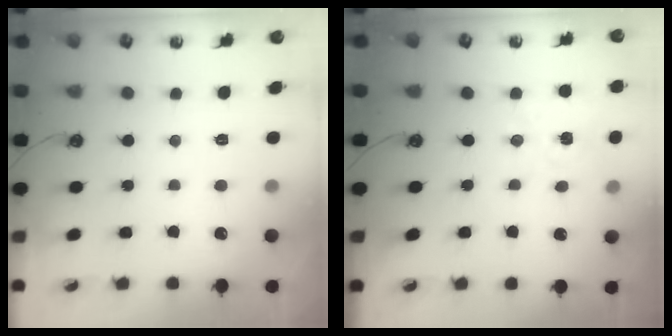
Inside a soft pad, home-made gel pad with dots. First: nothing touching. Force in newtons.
{"total": 1.6, "press": 1.6, "slide": 0.2}